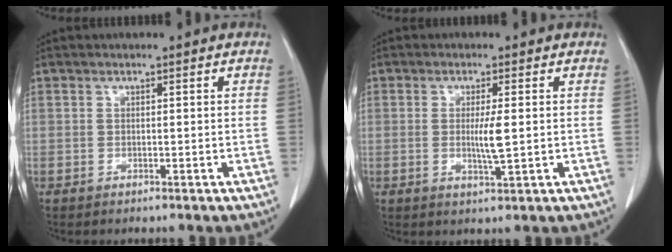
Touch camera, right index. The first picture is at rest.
{"total": 3.5, "force": [0.2, 0.2, 3.5], "torque": [-0.063, -0.005, 0.007]}